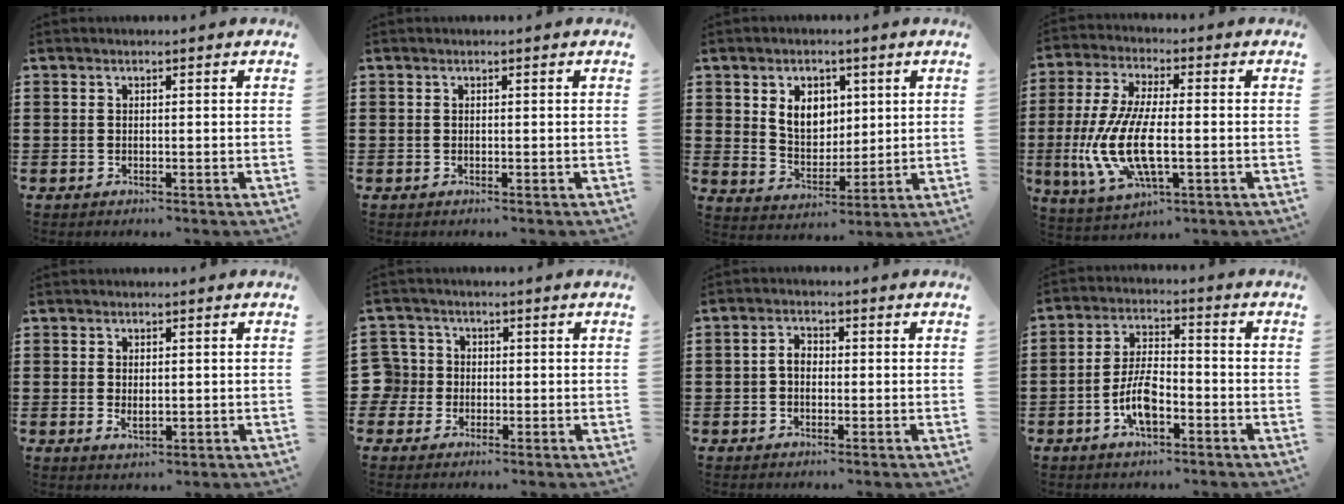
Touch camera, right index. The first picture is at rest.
{"total": 0.0}
{"total": 6.2, "force": [2.0, 4.8, 3.4], "torque": [-0.070, 0.008, 0.032]}
{"total": 12.4, "force": [-2.5, 4.8, 11.2], "torque": [-0.259, -0.018, -0.051]}
{"total": 1.7, "force": [0.2, 0.9, 1.4], "torque": [-0.028, 0.003, 0.004]}
{"total": 4.0, "force": [-0.6, 3.9, 0.6], "torque": [-0.044, 0.004, -0.019]}
{"total": 2.5, "force": [-0.4, 1.6, 1.8], "torque": [-0.036, 0.004, -0.008]}
{"total": 7.2, "force": [-2.8, 3.2, 5.8], "torque": [-0.130, 0.003, -0.057]}